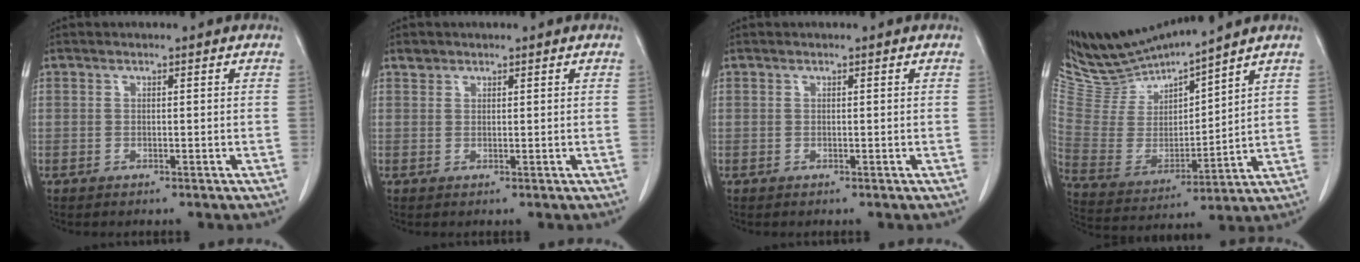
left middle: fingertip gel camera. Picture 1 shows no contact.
{"total": 1.1, "force": [0.9, 0.6, 0.0], "torque": [0.004, 0.005, 0.014]}
{"total": 0.0}
{"total": 12.0, "force": [11.8, 0.0, 2.2], "torque": [-0.060, -0.012, 0.250]}